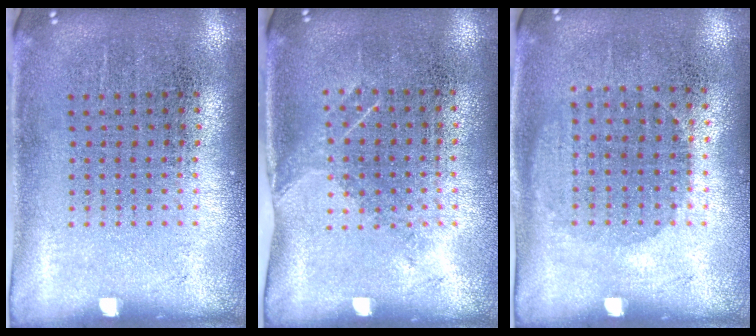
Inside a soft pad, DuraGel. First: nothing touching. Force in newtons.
{"total": 1.1, "press": 0.8, "slide": 0.7}
{"total": 1.0, "press": 0.9, "slide": 0.4}